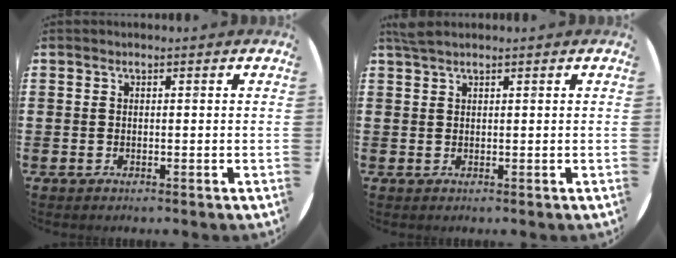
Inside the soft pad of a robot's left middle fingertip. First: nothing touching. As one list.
[{"total": 1.3, "force": [1.1, 0.0, 0.6], "torque": [-0.014, 0.002, 0.021]}]